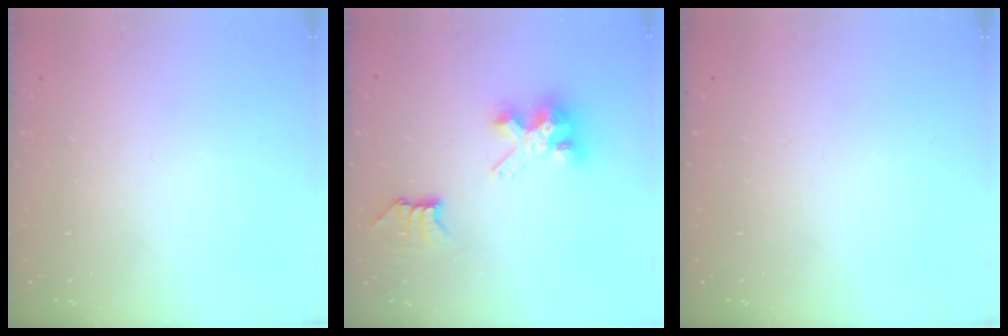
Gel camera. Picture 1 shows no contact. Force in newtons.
{"total": 7.3, "press": 7.3, "slide": 0.2}
{"total": 0.0}